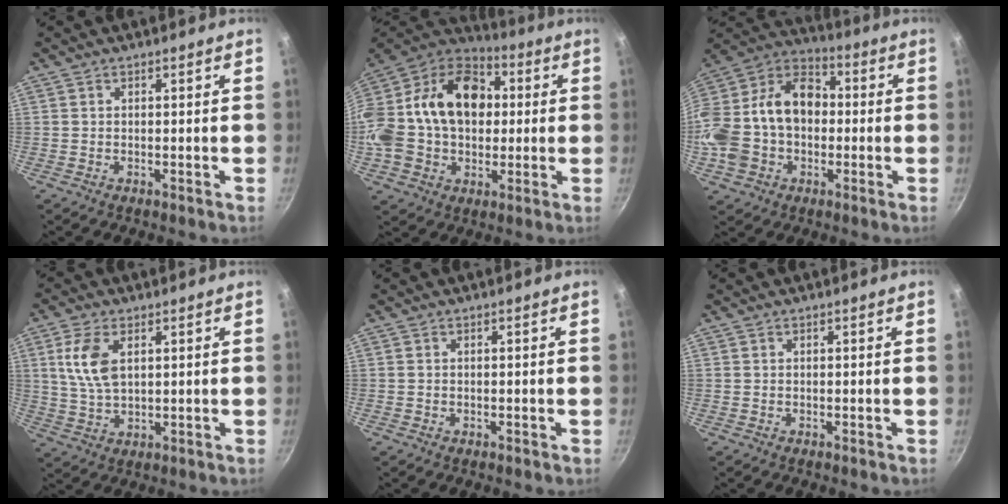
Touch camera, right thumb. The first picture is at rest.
{"total": 27.8, "force": [2.4, 20.1, 19.0], "torque": [-0.340, 0.051, 0.030]}
{"total": 23.1, "force": [-1.8, 17.3, 15.2], "torque": [-0.283, 0.066, -0.038]}
{"total": 8.3, "force": [2.4, 4.6, 6.5], "torque": [-0.128, -0.008, 0.051]}
{"total": 0.0}
{"total": 0.0}